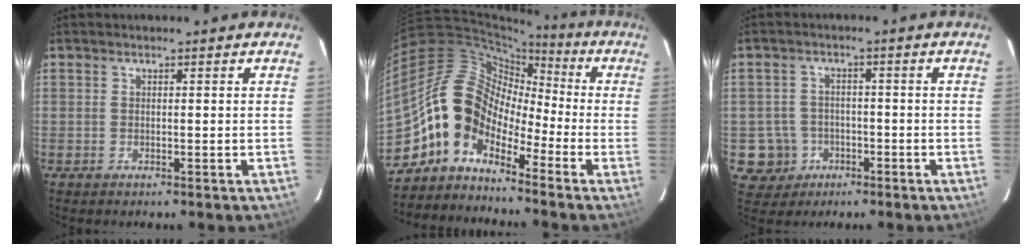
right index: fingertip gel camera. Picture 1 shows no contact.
{"total": 10.6, "force": [-5.6, 7.2, 5.3], "torque": [-0.086, 0.034, -0.130]}
{"total": 6.3, "force": [-2.2, 5.9, 0.5], "torque": [-0.028, 0.023, -0.029]}